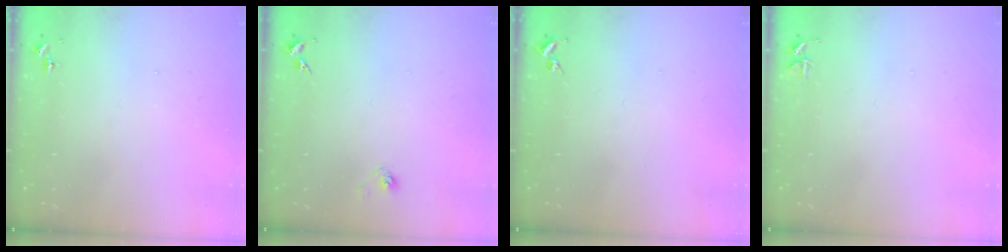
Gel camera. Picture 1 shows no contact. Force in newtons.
{"total": 2.9, "press": 2.5, "slide": 1.5}
{"total": 0.0}
{"total": 3.7, "press": 3.7, "slide": 0.3}